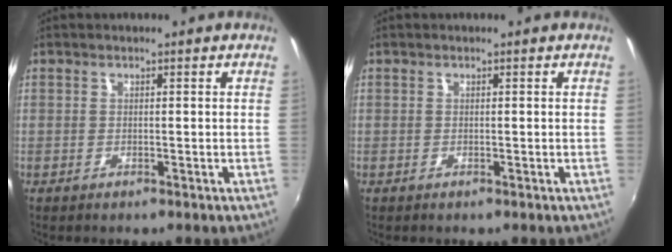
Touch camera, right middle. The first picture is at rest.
{"total": 0.0}